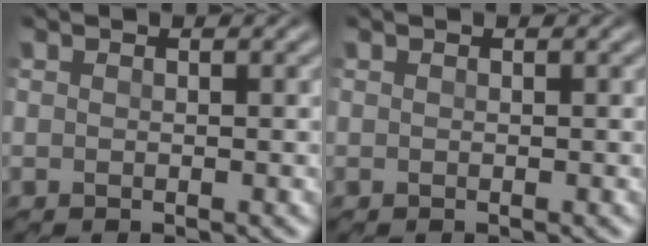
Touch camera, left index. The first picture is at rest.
{"total": 0.0}